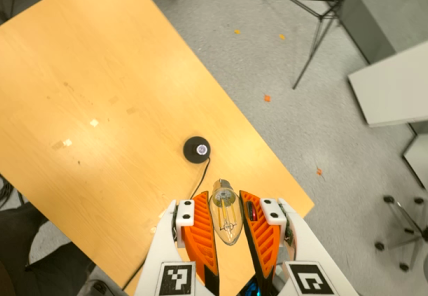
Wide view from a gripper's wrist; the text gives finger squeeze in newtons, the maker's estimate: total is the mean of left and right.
{"total": 11.6, "left": 11.8, "right": 11.3}